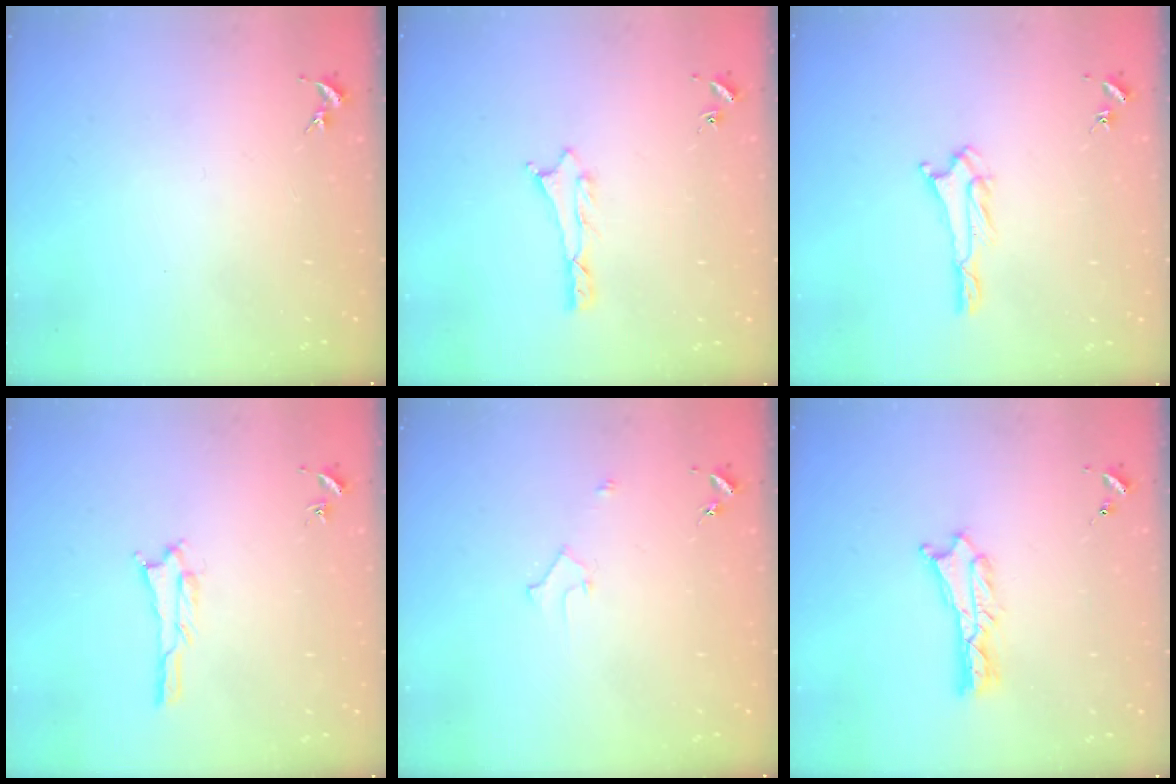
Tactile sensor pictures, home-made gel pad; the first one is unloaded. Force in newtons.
{"total": 0.8, "press": 0.8, "slide": 0.2}
{"total": 1.7, "press": 1.7, "slide": 0.2}
{"total": 1.7, "press": 1.7, "slide": 0.2}
{"total": 2.2, "press": 2.2, "slide": 0.2}
{"total": 1.8, "press": 1.7, "slide": 0.2}